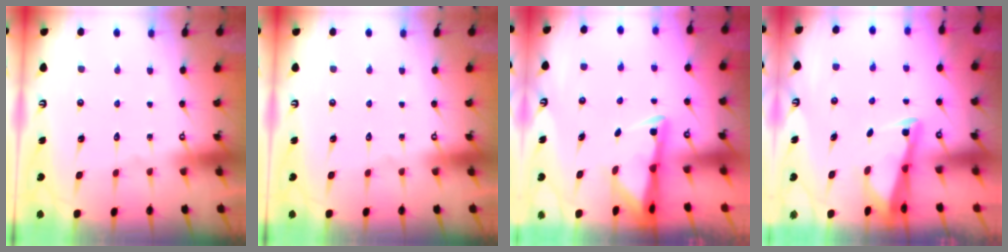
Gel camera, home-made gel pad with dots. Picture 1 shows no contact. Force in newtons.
{"total": 0.0}
{"total": 2.9, "press": 2.8, "slide": 0.6}
{"total": 2.7, "press": 2.7, "slide": 0.3}